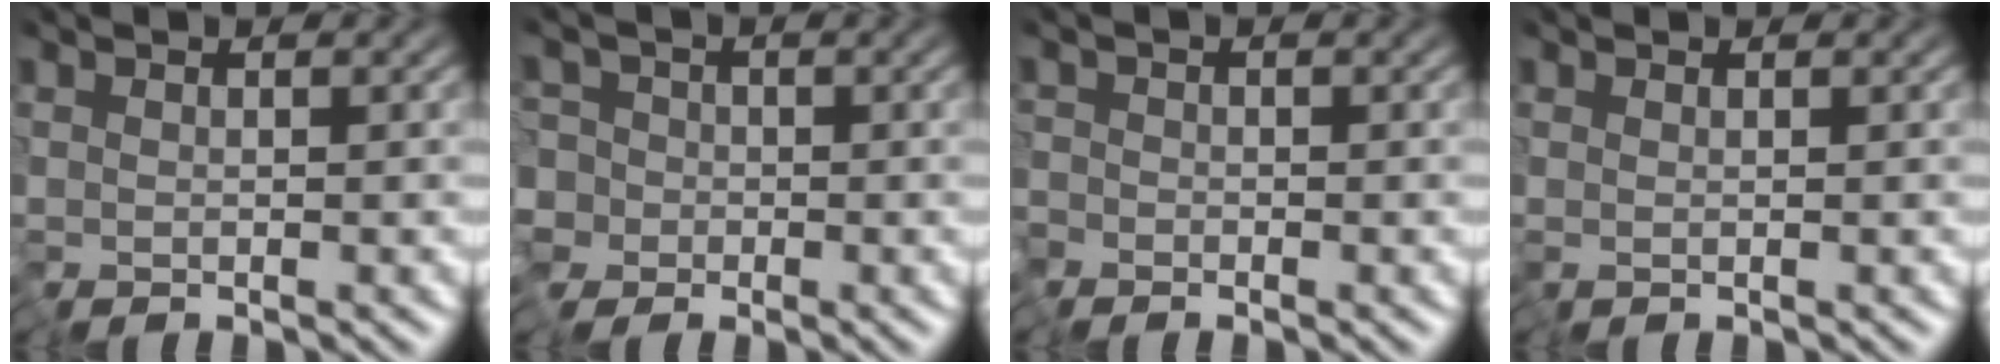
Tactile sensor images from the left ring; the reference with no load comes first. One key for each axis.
{"total": 4.6, "fx": -1.3, "fy": 4.4, "fz": 0.9, "tx": -0.010, "ty": 0.018, "tz": -0.058}
{"total": 1.8, "fx": -1.3, "fy": 1.2, "fz": 0.2, "tx": -0.008, "ty": -0.008, "tz": -0.031}
{"total": 0.0}